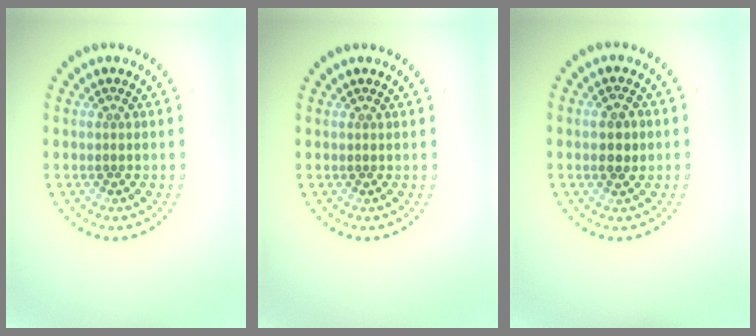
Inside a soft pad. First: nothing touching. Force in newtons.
{"total": 0.0}
{"total": 2.2, "press": 2.2, "slide": 0.1}